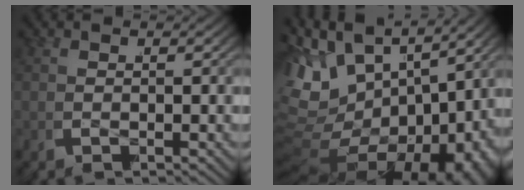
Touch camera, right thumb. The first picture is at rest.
{"total": 16.7, "force": [-2.9, 11.1, 12.0], "torque": [-0.244, -0.044, -0.026]}